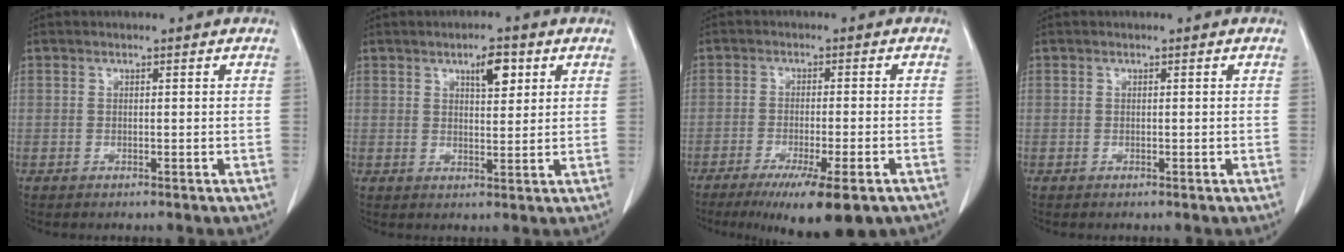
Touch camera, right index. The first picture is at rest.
{"total": 4.4, "force": [2.2, 1.4, 3.5], "torque": [-0.057, 0.001, 0.036]}
{"total": 12.4, "force": [-8.6, 1.3, 8.8], "torque": [-0.117, -0.026, -0.125]}
{"total": 0.0}